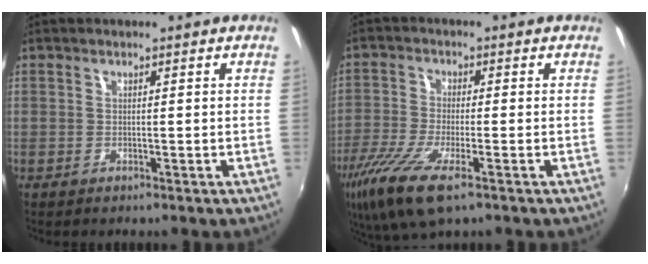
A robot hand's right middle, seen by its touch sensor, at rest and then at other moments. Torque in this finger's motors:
{"motor_torque": [1.35, -0.79, 0.54, 0.21]}